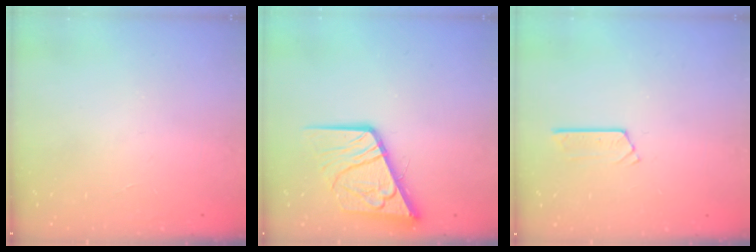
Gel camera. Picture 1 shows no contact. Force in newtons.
{"total": 15.8, "press": 15.6, "slide": 2.0}
{"total": 2.7, "press": 2.7, "slide": 0.2}